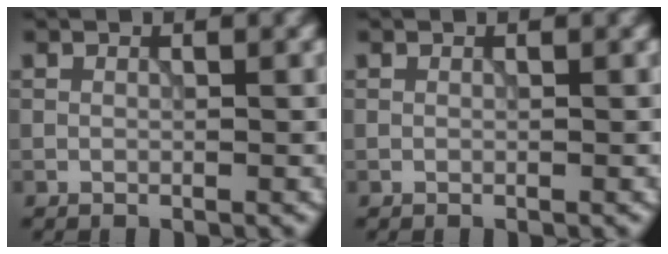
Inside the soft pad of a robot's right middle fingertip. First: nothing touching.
{"total": 0.0}